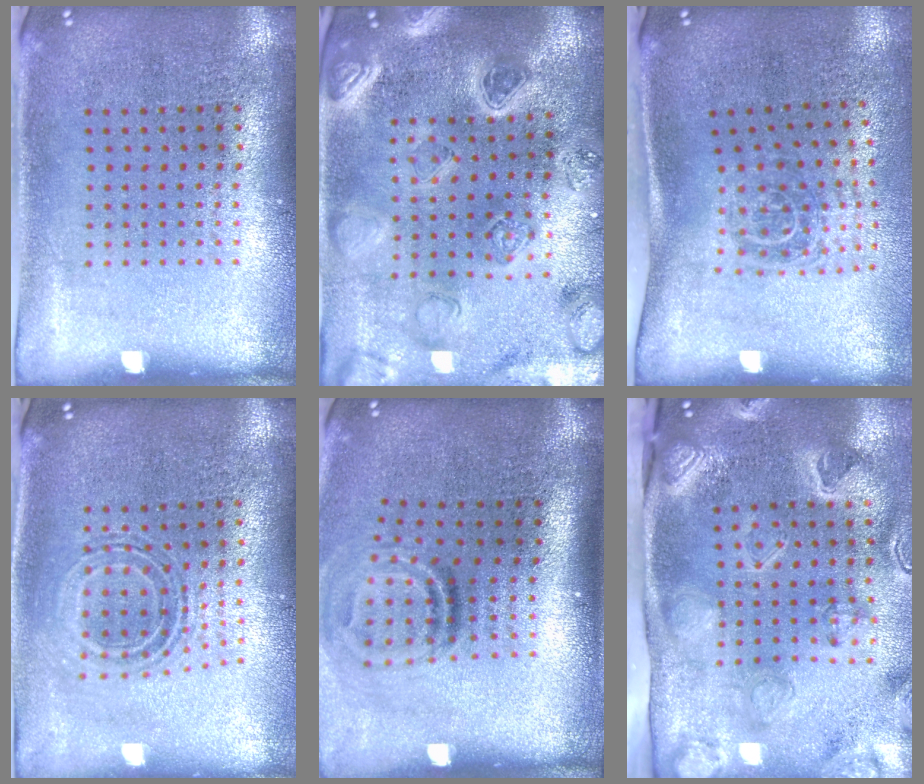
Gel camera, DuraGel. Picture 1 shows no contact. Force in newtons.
{"total": 2.7, "press": 2.6, "slide": 0.4}
{"total": 1.8, "press": 1.2, "slide": 1.4}
{"total": 0.8, "press": 0.8, "slide": 0.1}
{"total": 1.8, "press": 1.0, "slide": 1.5}
{"total": 3.2, "press": 3.1, "slide": 0.7}